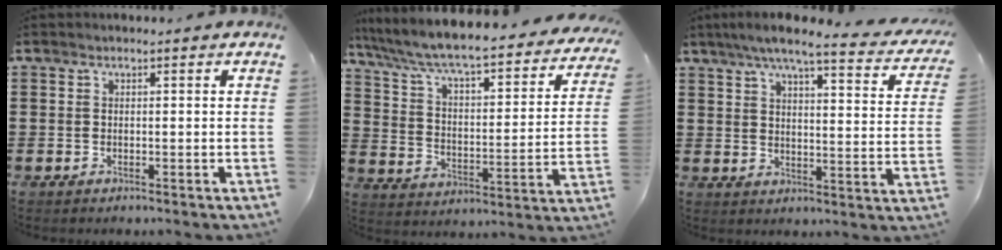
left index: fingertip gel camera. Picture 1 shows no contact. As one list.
[{"total": 6.1, "force": [5.3, 0.2, 3.0], "torque": [-0.081, -0.049, 0.080]}, {"total": 6.6, "force": [5.2, 0.1, 4.0], "torque": [-0.089, -0.030, 0.084]}]